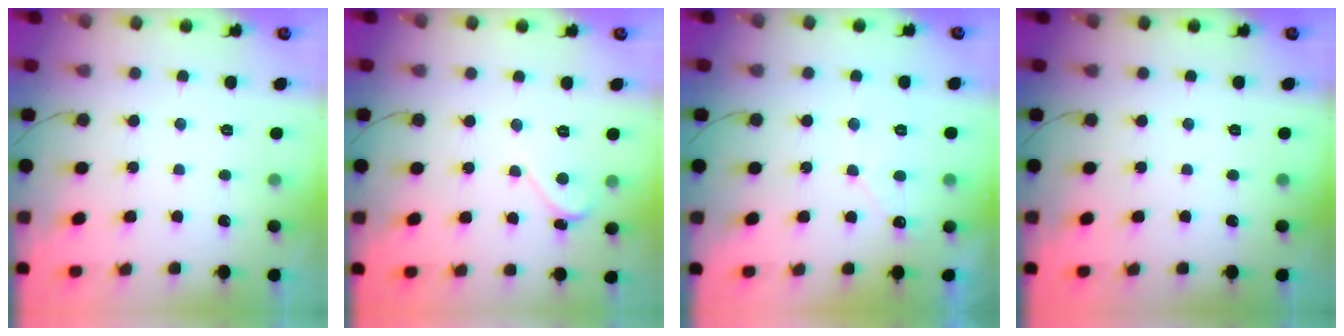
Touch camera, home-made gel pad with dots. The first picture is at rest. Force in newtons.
{"total": 2.1, "press": 2.1, "slide": 0.2}
{"total": 3.0, "press": 3.0, "slide": 0.1}
{"total": 0.0}